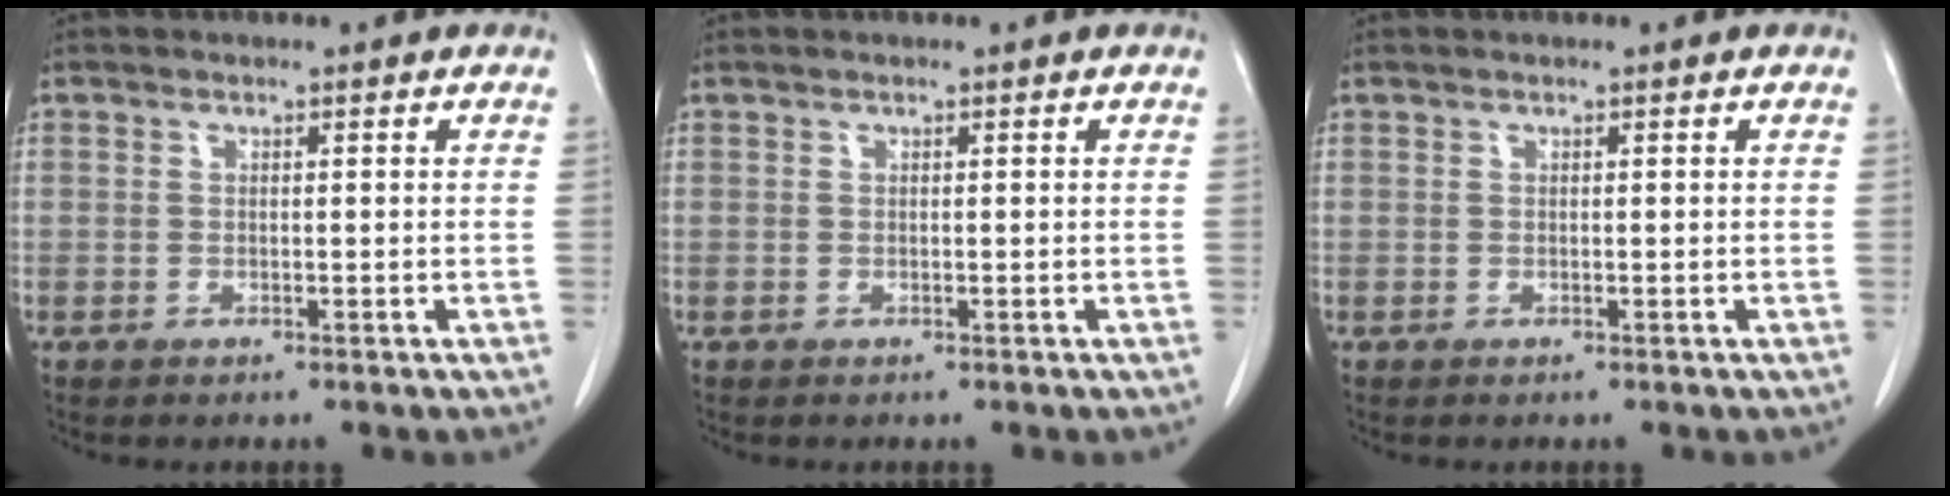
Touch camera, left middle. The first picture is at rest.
{"total": 0.0}
{"total": 0.0}